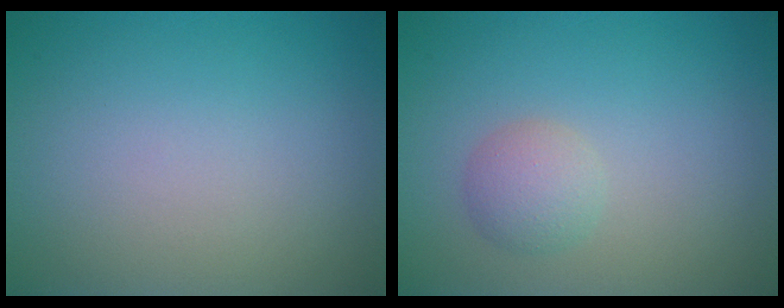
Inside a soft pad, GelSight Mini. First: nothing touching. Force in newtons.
{"total": 2.0, "press": 2.0, "slide": 0.0}